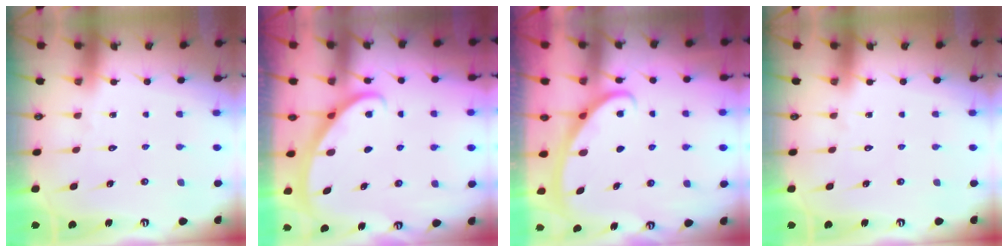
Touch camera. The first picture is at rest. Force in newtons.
{"total": 2.5, "press": 2.5, "slide": 0.2}
{"total": 3.0, "press": 3.0, "slide": 0.4}
{"total": 0.0}